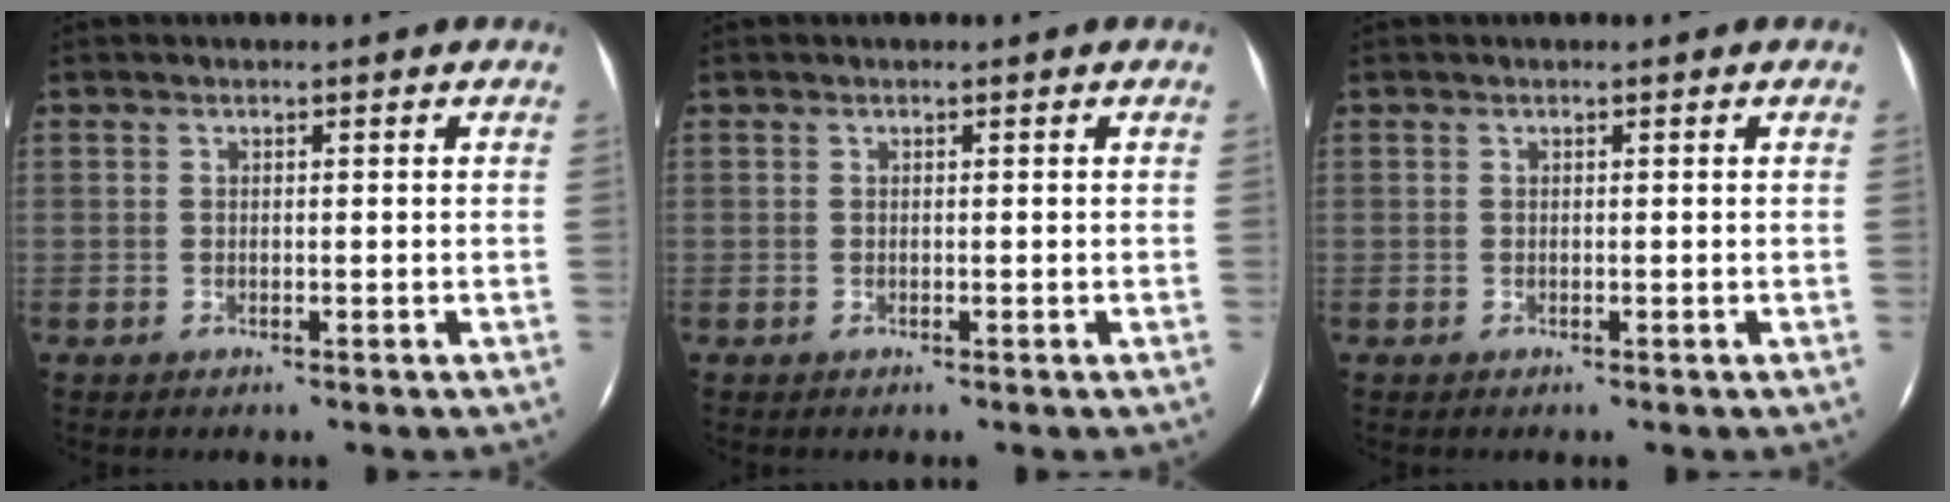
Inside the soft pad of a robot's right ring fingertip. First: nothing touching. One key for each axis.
{"total": 0.0}
{"total": 0.0}